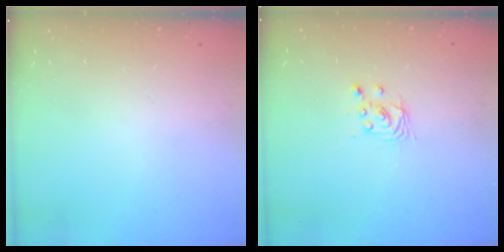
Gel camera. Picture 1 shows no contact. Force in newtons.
{"total": 2.9, "press": 2.9, "slide": 0.2}